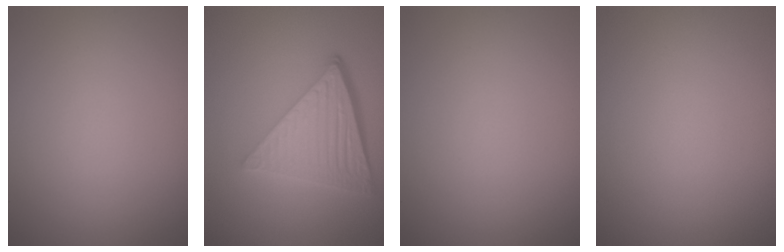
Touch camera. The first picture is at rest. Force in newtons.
{"total": 6.6, "press": 4.3, "slide": 4.9}
{"total": 0.0}
{"total": 0.0}